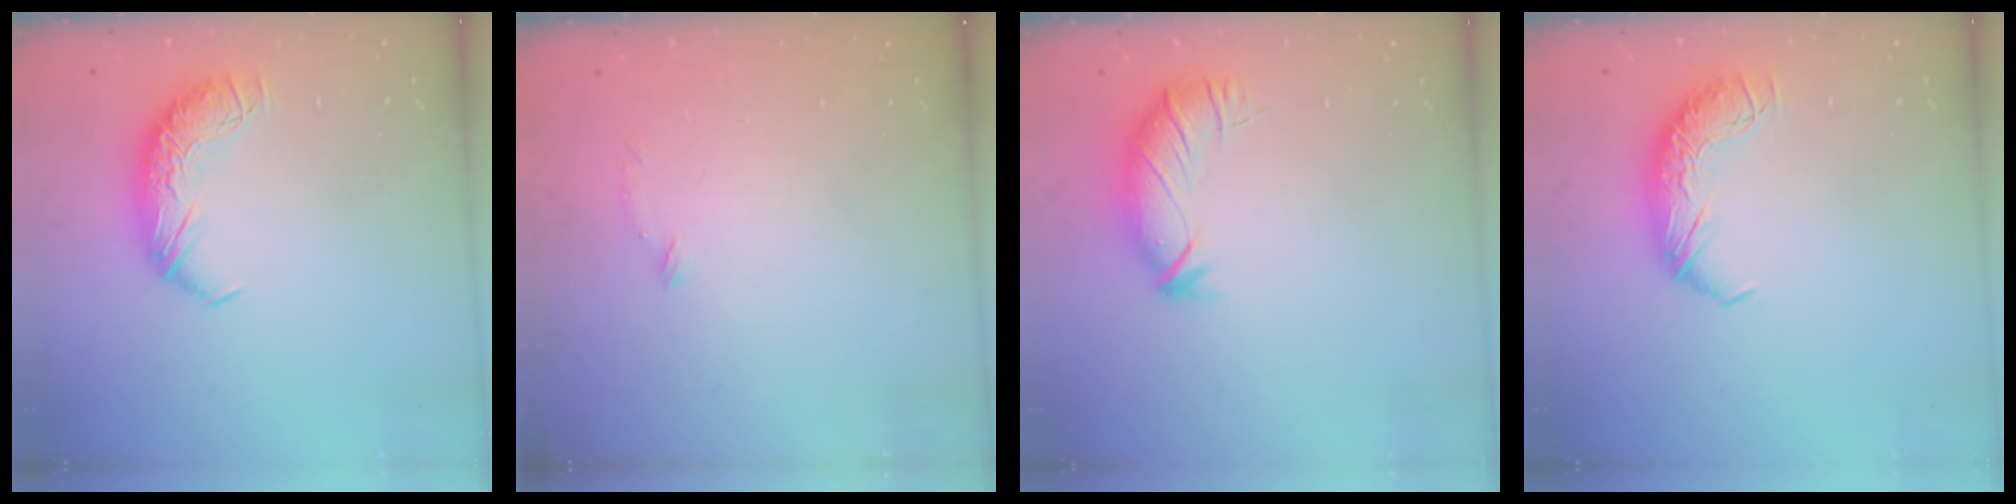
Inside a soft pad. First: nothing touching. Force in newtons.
{"total": 7.2, "press": 7.1, "slide": 0.8}
{"total": 3.1, "press": 2.5, "slide": 1.9}
{"total": 0.0}